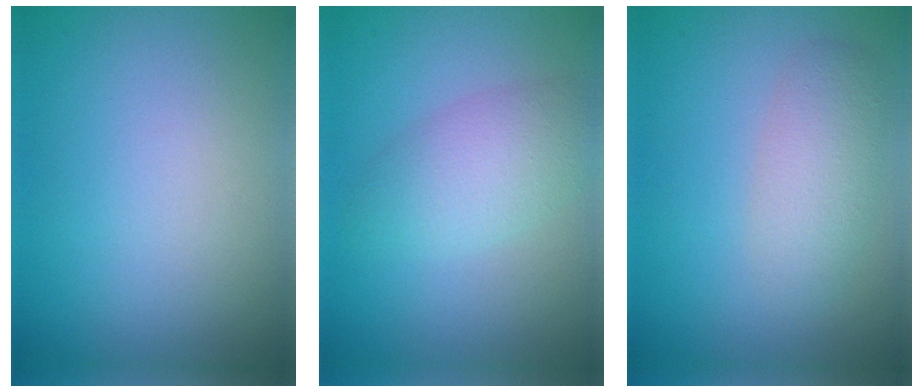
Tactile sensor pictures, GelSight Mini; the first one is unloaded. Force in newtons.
{"total": 3.8, "press": 3.8, "slide": 0.1}
{"total": 2.9, "press": 2.9, "slide": 0.1}